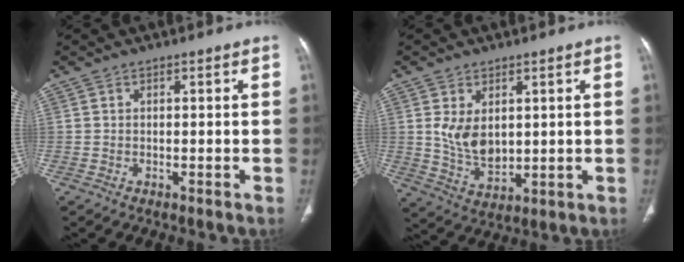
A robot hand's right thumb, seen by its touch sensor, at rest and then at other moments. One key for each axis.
{"total": 7.6, "fx": 1.8, "fy": 4.9, "fz": 5.6, "tx": -0.088, "ty": -0.019, "tz": 0.051}